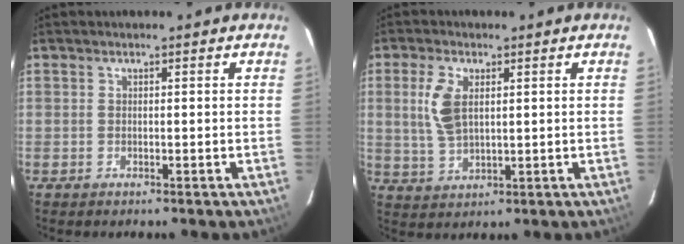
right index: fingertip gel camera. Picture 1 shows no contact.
{"total": 7.2, "force": [1.9, 3.7, 5.9], "torque": [-0.125, 0.003, 0.042]}